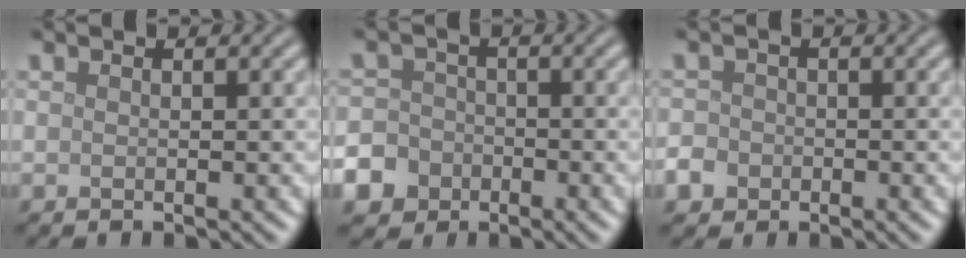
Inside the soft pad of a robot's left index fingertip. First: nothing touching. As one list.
[{"total": 6.8, "force": [-3.9, 5.4, 1.4], "torque": [-0.029, -0.021, -0.085]}, {"total": 2.4, "force": [-1.1, 2.0, 0.6], "torque": [-0.006, -0.002, -0.021]}]